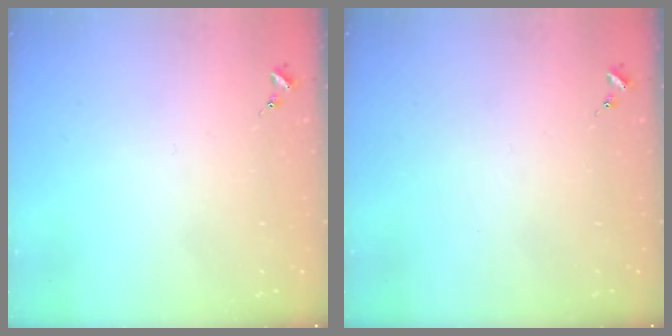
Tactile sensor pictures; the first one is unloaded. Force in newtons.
{"total": 0.0}